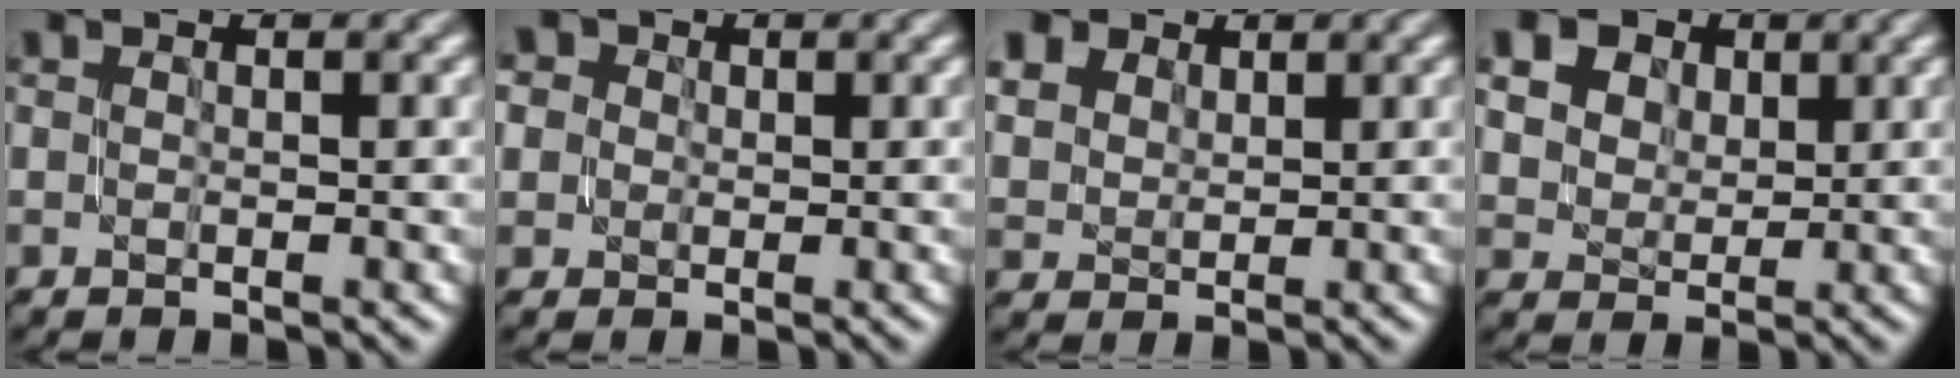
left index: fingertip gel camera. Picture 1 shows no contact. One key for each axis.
{"total": 4.7, "fx": 2.2, "fy": 3.8, "fz": 1.7, "tx": -0.035, "ty": 0.025, "tz": 0.014}
{"total": 5.9, "fx": 3.9, "fy": 3.9, "fz": 2.3, "tx": -0.096, "ty": 0.015, "tz": 0.071}
{"total": 10.3, "fx": 6.0, "fy": 6.9, "fz": 4.8, "tx": -0.111, "ty": 0.034, "tz": 0.084}